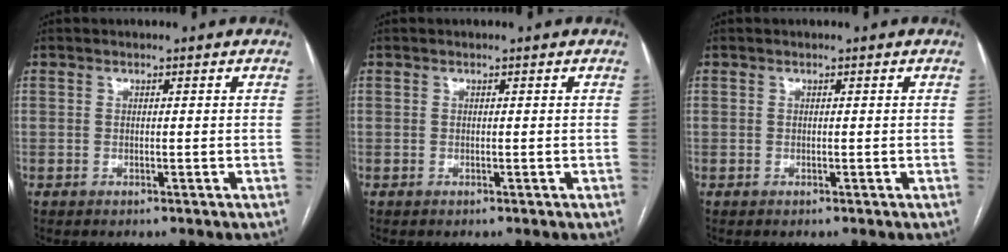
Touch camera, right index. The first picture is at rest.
{"total": 0.0}
{"total": 0.0}